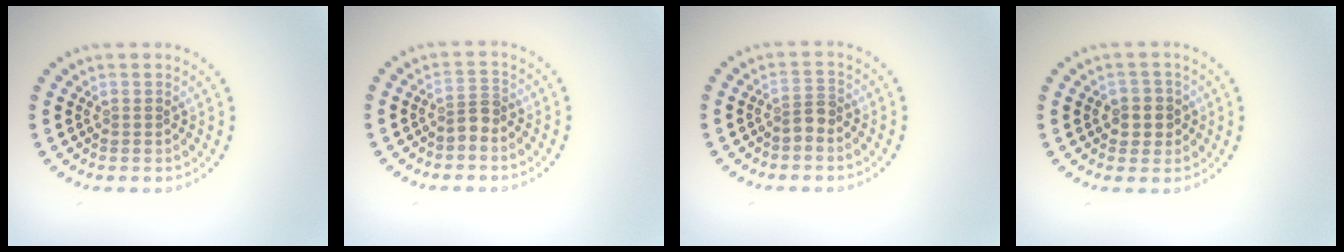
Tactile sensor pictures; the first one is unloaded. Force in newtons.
{"total": 1.8, "press": 1.3, "slide": 1.3}
{"total": 1.4, "press": 1.1, "slide": 0.9}
{"total": 2.5, "press": 2.3, "slide": 1.0}